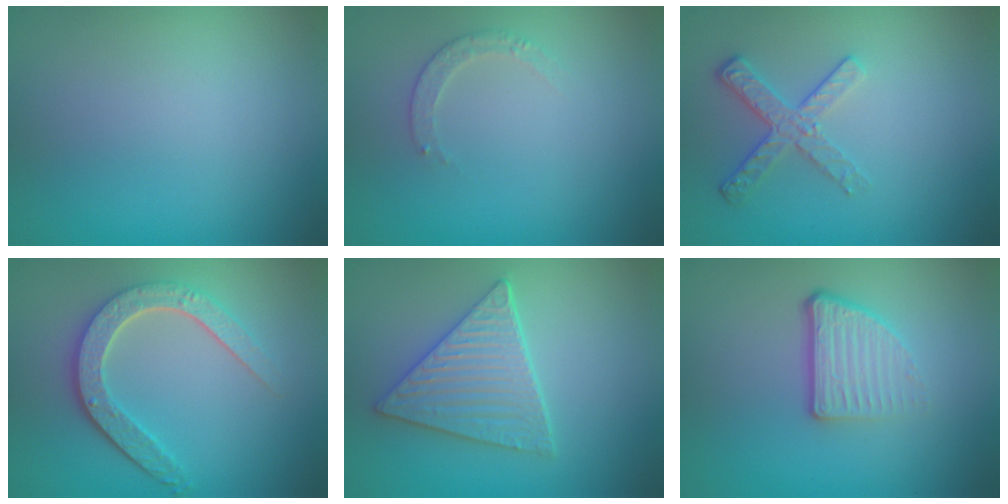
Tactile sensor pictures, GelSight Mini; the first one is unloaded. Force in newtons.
{"total": 1.5, "press": 1.5, "slide": 0.2}
{"total": 2.6, "press": 2.2, "slide": 1.4}
{"total": 4.7, "press": 3.6, "slide": 3.0}
{"total": 4.5, "press": 3.9, "slide": 2.1}
{"total": 3.6, "press": 2.2, "slide": 2.8}